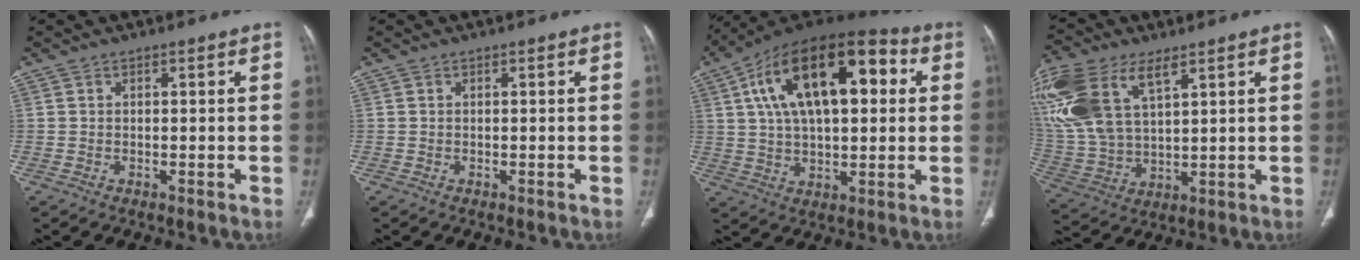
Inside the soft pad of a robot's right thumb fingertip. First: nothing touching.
{"total": 0.0}
{"total": 24.5, "force": [6.8, 12.0, 20.3], "torque": [-0.325, 0.021, 0.105]}
{"total": 20.3, "force": [9.8, 10.4, 14.4], "torque": [-0.339, -0.009, 0.200]}